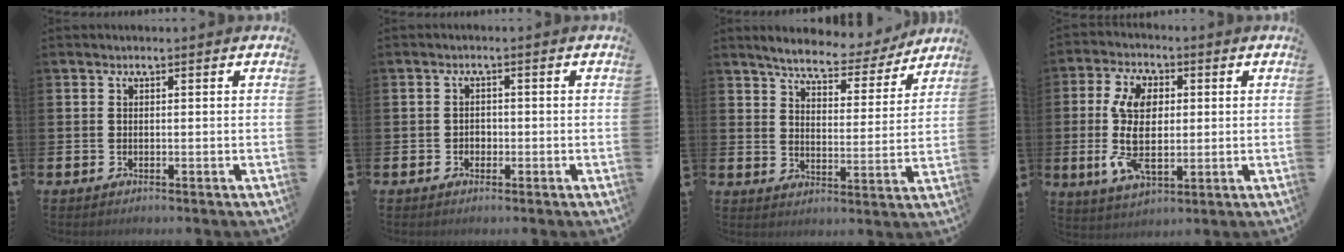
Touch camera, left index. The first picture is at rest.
{"total": 1.3, "force": [-0.4, 1.1, 0.4], "torque": [-0.002, 0.001, -0.011]}
{"total": 5.8, "force": [5.5, 1.2, 1.3], "torque": [-0.035, -0.040, 0.089]}
{"total": 10.1, "force": [0.8, 5.6, 8.3], "torque": [-0.167, 0.001, 0.010]}